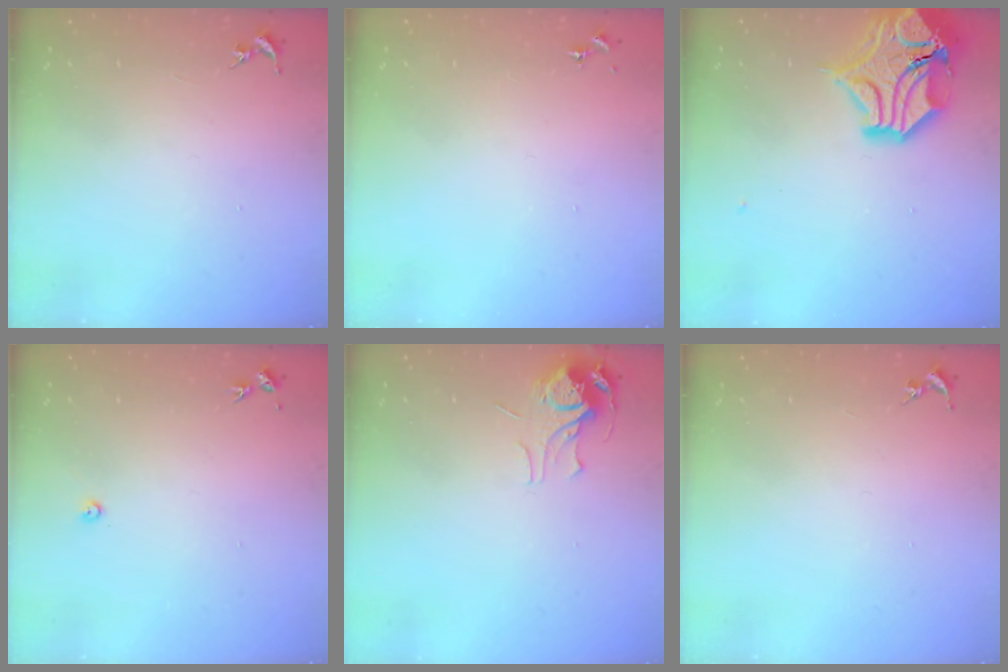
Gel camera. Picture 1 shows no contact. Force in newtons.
{"total": 0.0}
{"total": 16.7, "press": 16.5, "slide": 2.5}
{"total": 2.2, "press": 2.2, "slide": 0.3}
{"total": 7.1, "press": 7.1, "slide": 0.2}
{"total": 0.0}